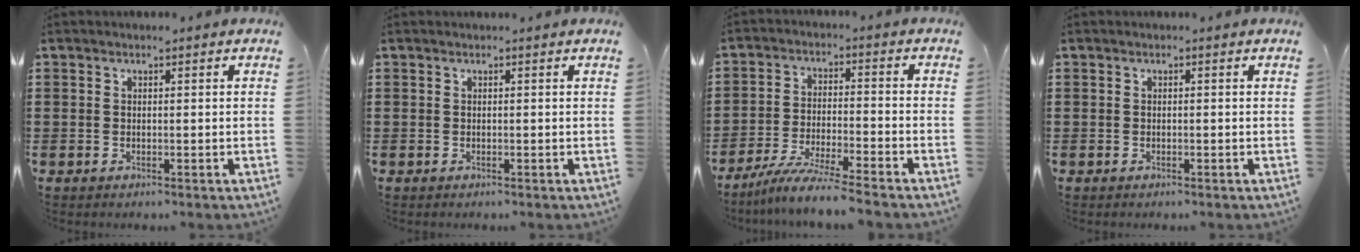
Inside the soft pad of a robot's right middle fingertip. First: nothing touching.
{"total": 0.0}
{"total": 6.3, "force": [-5.6, -0.7, 2.8], "torque": [-0.062, -0.022, -0.109]}
{"total": 0.0}